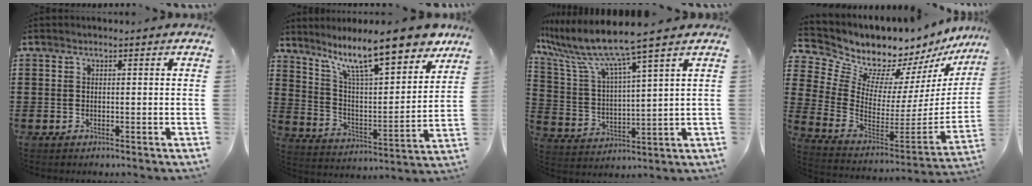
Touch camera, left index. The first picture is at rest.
{"total": 13.7, "force": [10.6, 2.2, 8.3], "torque": [-0.171, -0.058, 0.176]}
{"total": 9.1, "force": [7.3, -0.1, 5.3], "torque": [-0.135, -0.043, 0.118]}
{"total": 9.0, "force": [8.4, 3.2, 0.1], "torque": [-0.064, -0.080, 0.151]}